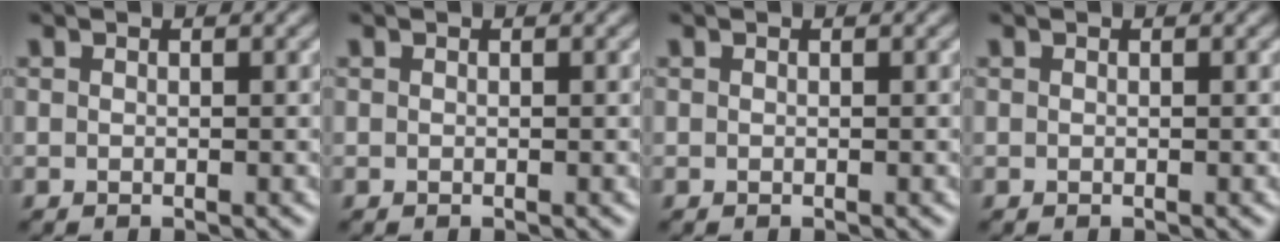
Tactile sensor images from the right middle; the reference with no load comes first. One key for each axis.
{"total": 0.0}
{"total": 0.0}
{"total": 0.0}